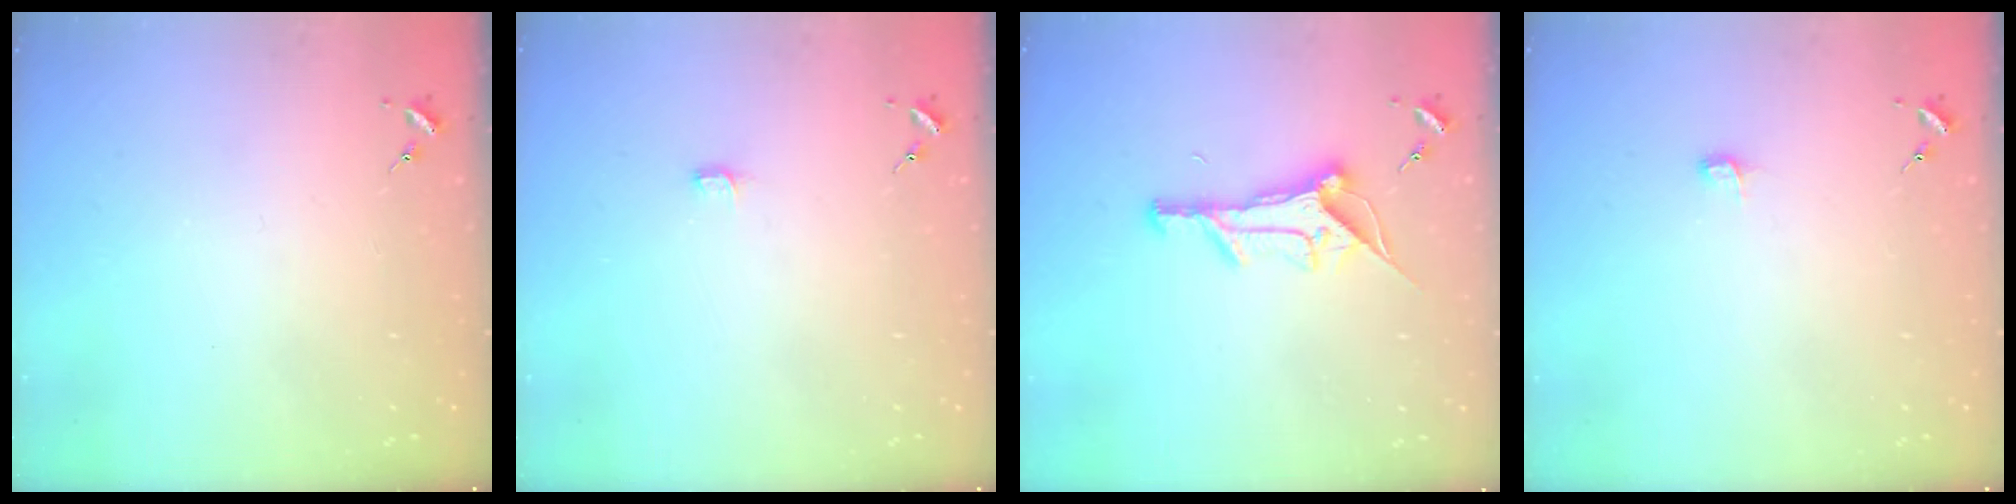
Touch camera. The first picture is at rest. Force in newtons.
{"total": 2.7, "press": 2.7, "slide": 0.3}
{"total": 12.8, "press": 12.8, "slide": 0.3}
{"total": 3.5, "press": 3.5, "slide": 0.4}